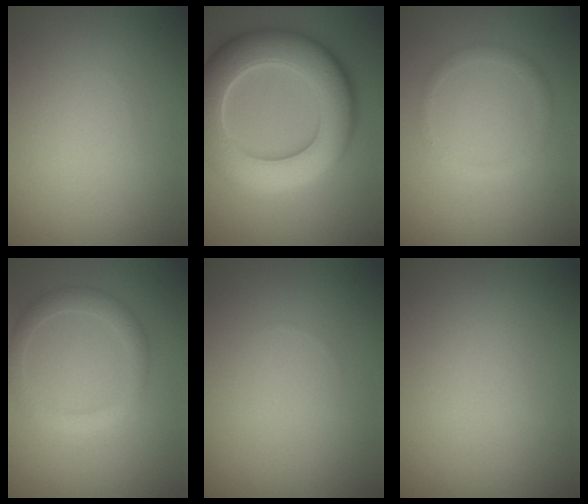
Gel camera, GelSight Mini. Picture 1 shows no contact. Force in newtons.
{"total": 10.6, "press": 10.6, "slide": 0.6}
{"total": 1.1, "press": 1.1, "slide": 0.0}
{"total": 2.3, "press": 2.3, "slide": 0.0}
{"total": 0.0}
{"total": 0.0}